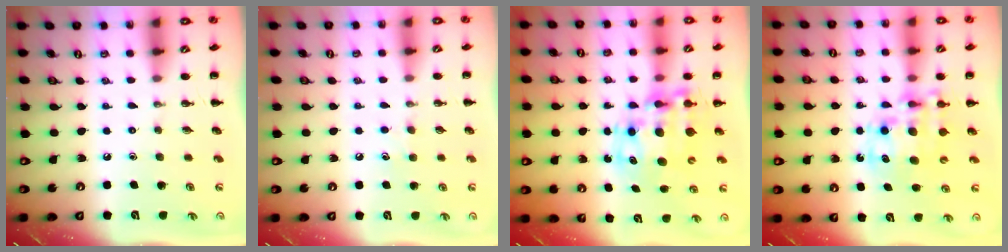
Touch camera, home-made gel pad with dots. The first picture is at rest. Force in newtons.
{"total": 3.9, "press": 3.7, "slide": 1.3}
{"total": 11.1, "press": 10.8, "slide": 2.7}
{"total": 11.9, "press": 11.6, "slide": 2.7}